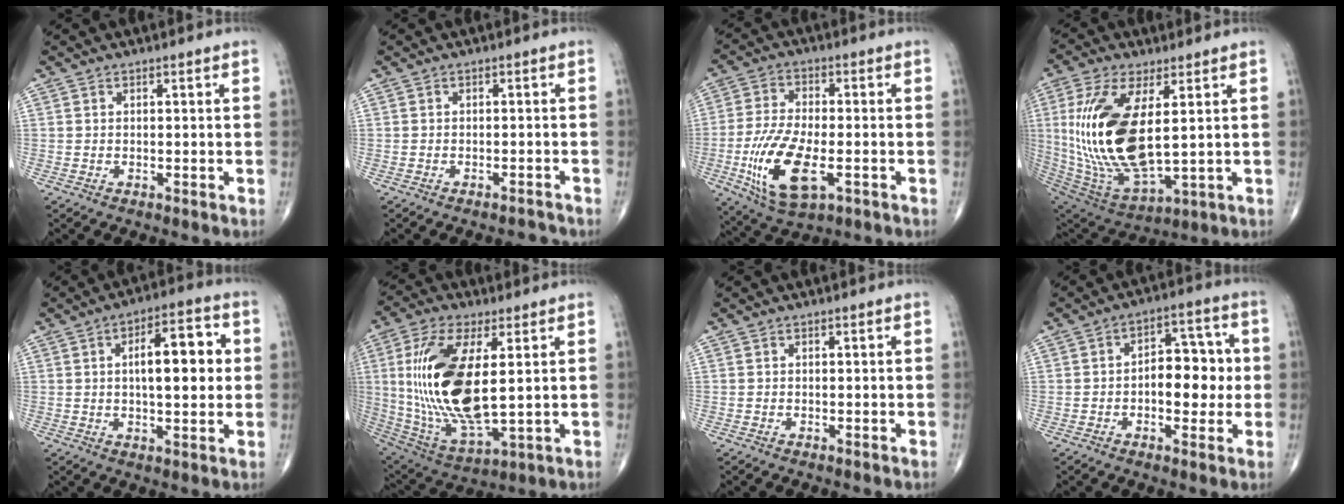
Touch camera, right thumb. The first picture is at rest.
{"total": 1.4, "force": [-1.4, 0.2, 0.0], "torque": [-0.003, 0.009, -0.017]}
{"total": 14.4, "force": [-4.2, 6.4, 12.2], "torque": [-0.245, 0.003, -0.068]}
{"total": 22.3, "force": [3.0, 9.6, 20.0], "torque": [-0.422, -0.030, 0.068]}
{"total": 12.1, "force": [1.8, 4.8, 10.9], "torque": [-0.139, 0.011, 0.022]}
{"total": 21.3, "force": [2.6, 8.6, 19.3], "torque": [-0.399, -0.022, 0.058]}
{"total": 0.0}
{"total": 10.1, "force": [-0.5, 5.9, 8.2], "torque": [-0.077, 0.027, -0.011]}